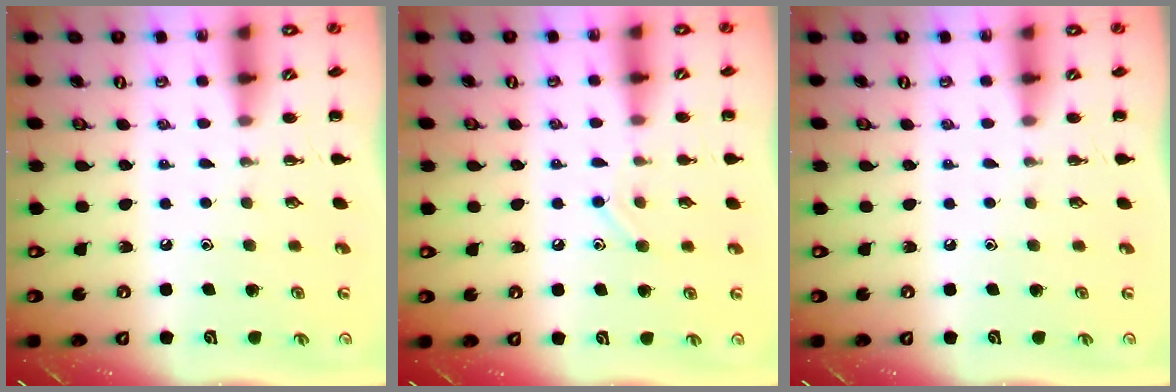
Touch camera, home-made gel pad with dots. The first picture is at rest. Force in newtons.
{"total": 7.3, "press": 7.0, "slide": 2.2}
{"total": 0.0}